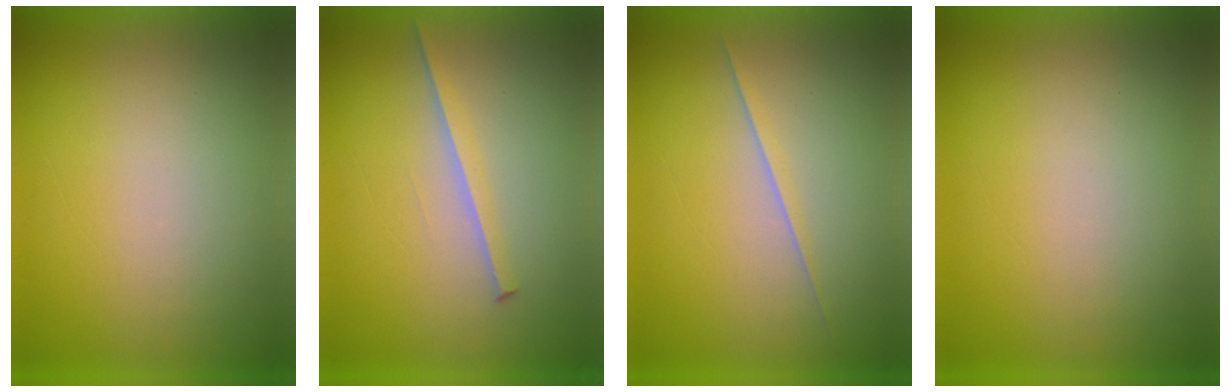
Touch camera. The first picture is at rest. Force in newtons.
{"total": 1.6}
{"total": 1.7}
{"total": 1.3}